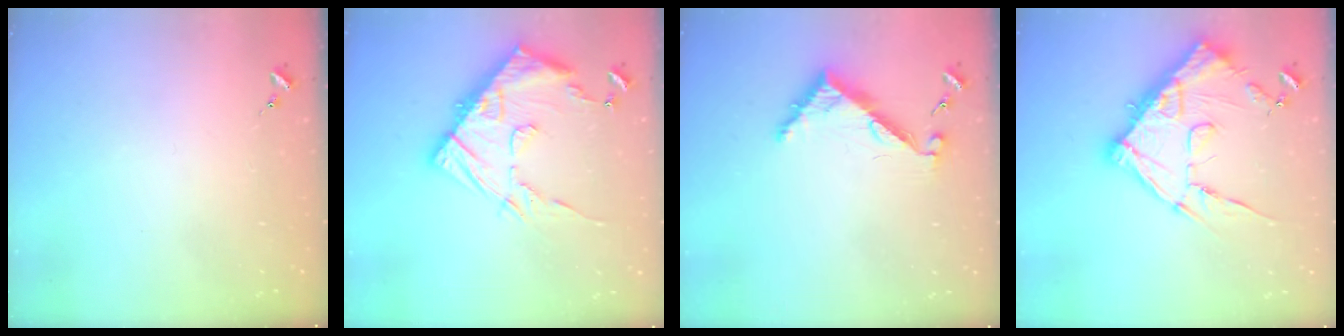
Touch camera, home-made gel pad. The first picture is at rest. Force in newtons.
{"total": 17.0, "press": 16.9, "slide": 1.5}
{"total": 6.7, "press": 6.6, "slide": 0.6}
{"total": 17.2, "press": 17.2, "slide": 1.3}